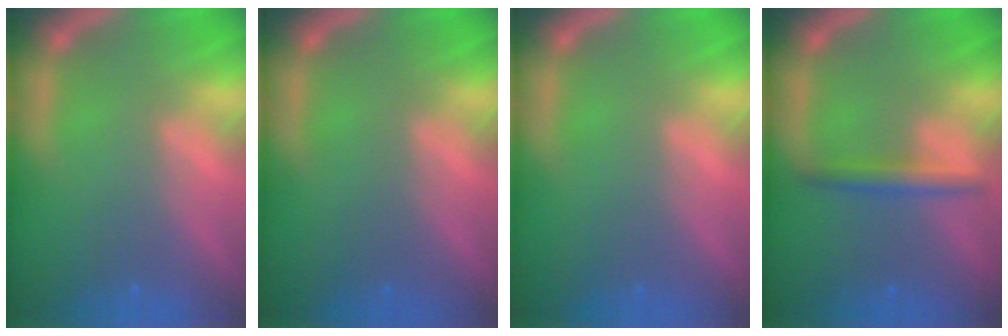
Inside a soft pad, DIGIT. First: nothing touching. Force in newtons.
{"total": 0.0}
{"total": 0.0}
{"total": 2.4}